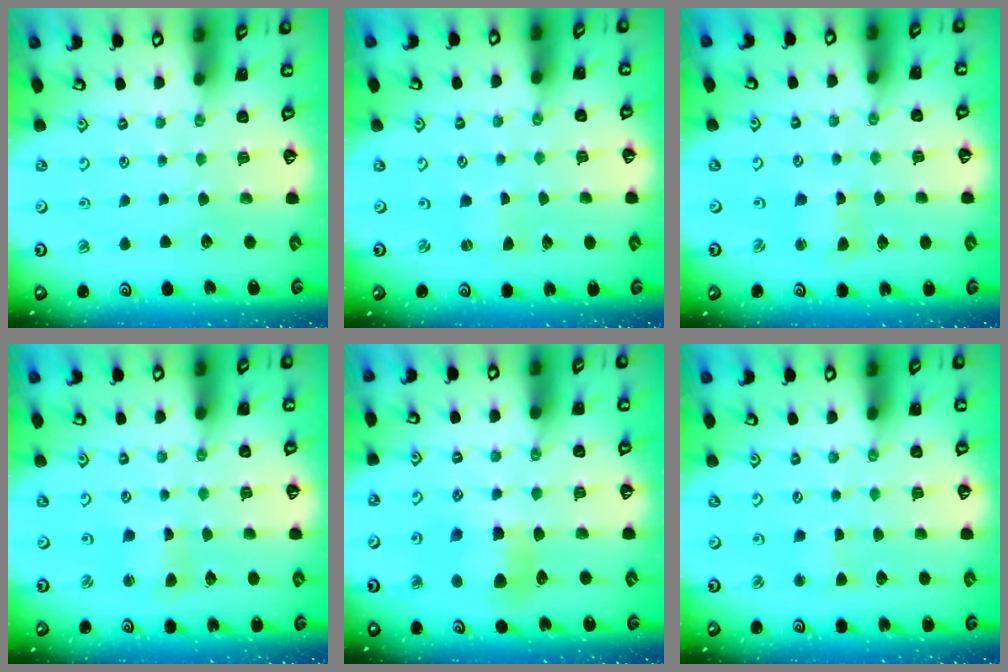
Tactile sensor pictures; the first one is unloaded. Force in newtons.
{"total": 0.0}
{"total": 2.4, "press": 2.4, "slide": 0.3}
{"total": 2.4, "press": 2.4, "slide": 0.3}
{"total": 6.7, "press": 6.7, "slide": 0.6}
{"total": 2.3, "press": 2.3, "slide": 0.2}